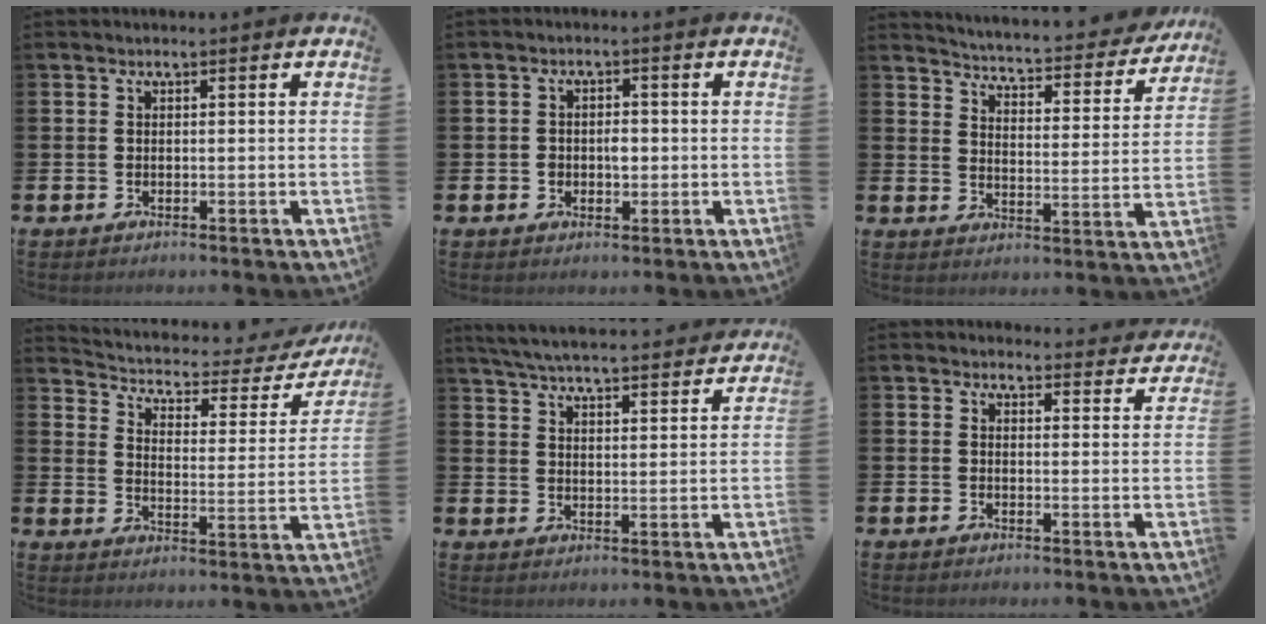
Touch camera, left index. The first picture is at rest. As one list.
[{"total": 2.3, "force": [-0.2, 1.7, 1.6], "torque": [-0.014, 0.001, -0.011]}, {"total": 4.4, "force": [4.3, 0.4, 0.8], "torque": [-0.045, -0.038, 0.068]}, {"total": 3.8, "force": [3.1, 1.7, 1.5], "torque": [-0.056, -0.023, 0.042]}, {"total": 5.9, "force": [5.8, 0.4, 1.1], "torque": [-0.041, -0.039, 0.100]}, {"total": 2.7, "force": [2.6, 0.7, -0.1], "torque": [0.003, -0.015, 0.045]}]